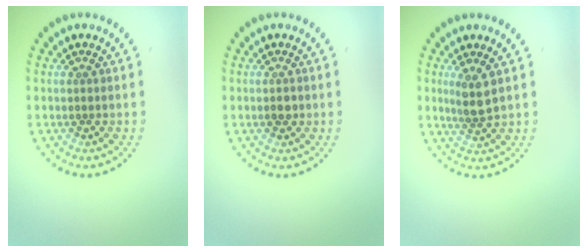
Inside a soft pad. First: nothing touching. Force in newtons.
{"total": 1.0, "press": 1.0, "slide": 0.3}
{"total": 2.1, "press": 1.7, "slide": 1.3}